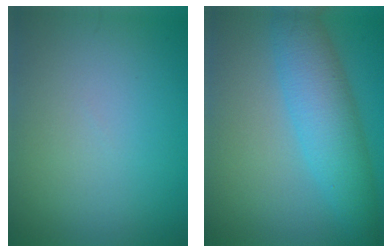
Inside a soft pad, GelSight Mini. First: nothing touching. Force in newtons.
{"total": 5.7, "press": 5.7, "slide": 0.3}